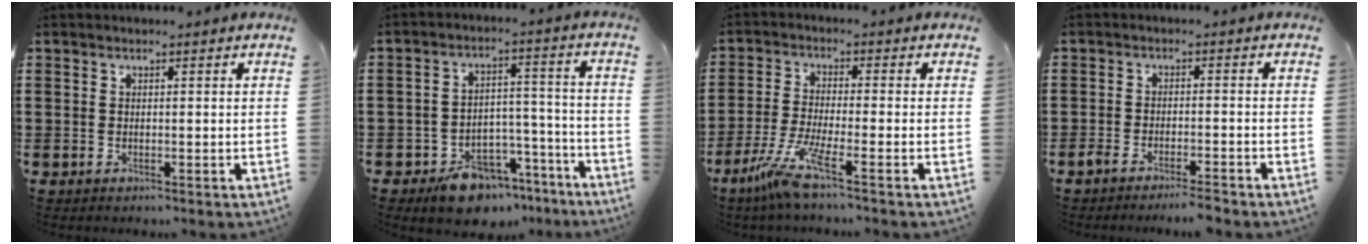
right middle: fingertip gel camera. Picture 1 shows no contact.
{"total": 8.5, "force": [-7.1, 3.9, 2.6], "torque": [-0.027, 0.046, -0.125]}
{"total": 6.4, "force": [-4.1, -0.1, 4.9], "torque": [-0.114, -0.021, -0.082]}
{"total": 2.9, "force": [-2.7, 0.1, 1.0], "torque": [-0.025, 0.000, -0.054]}